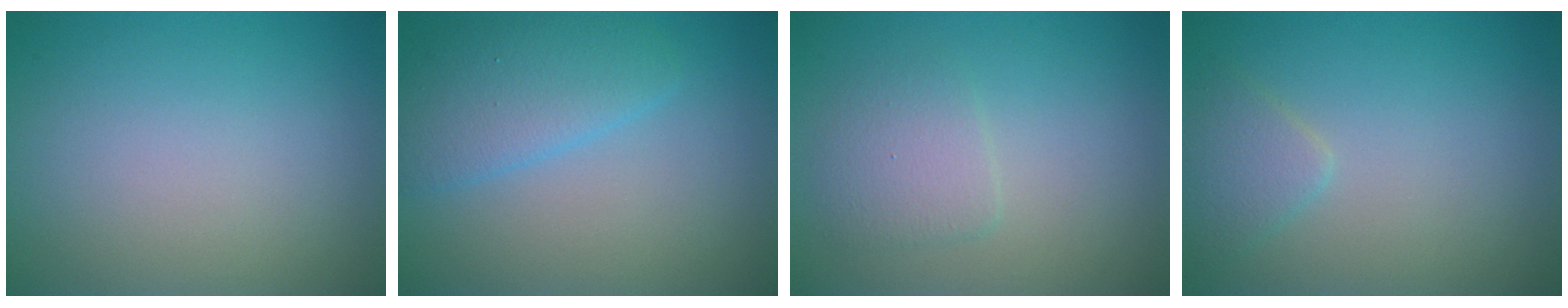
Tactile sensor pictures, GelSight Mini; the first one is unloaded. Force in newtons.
{"total": 3.8, "press": 3.8, "slide": 0.2}
{"total": 2.3, "press": 2.3, "slide": 0.1}
{"total": 1.9, "press": 1.9, "slide": 0.1}